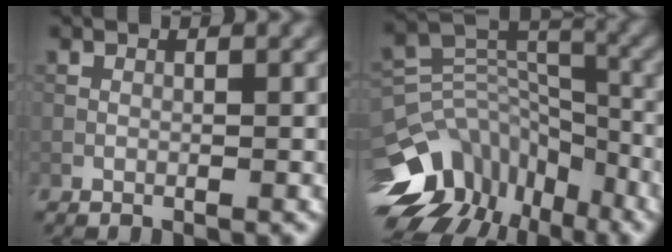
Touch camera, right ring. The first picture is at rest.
{"total": 11.1, "force": [-6.4, 7.2, 5.5], "torque": [-0.101, 0.033, -0.109]}